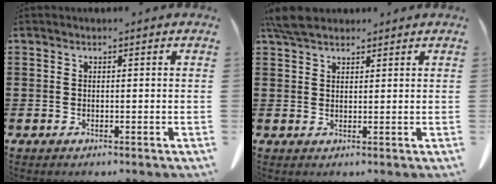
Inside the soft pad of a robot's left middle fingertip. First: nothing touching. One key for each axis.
{"total": 4.4, "fx": 3.7, "fy": 1.3, "fz": 2.0, "tx": -0.048, "ty": -0.001, "tz": 0.070}